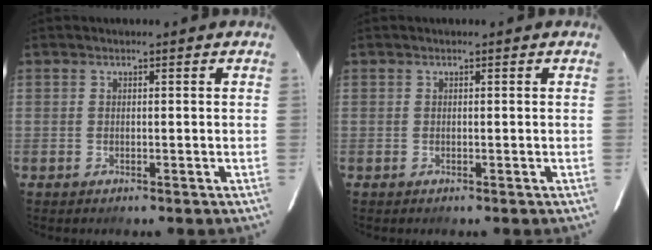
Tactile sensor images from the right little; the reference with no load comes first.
{"total": 0.0}